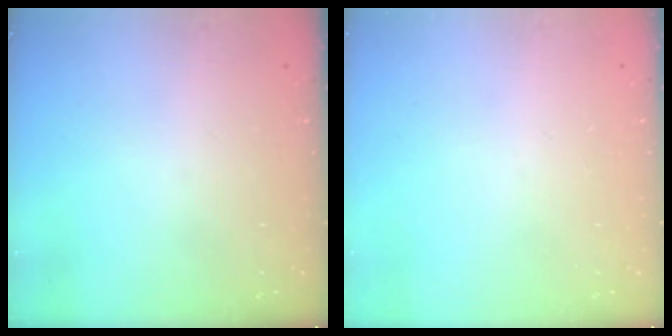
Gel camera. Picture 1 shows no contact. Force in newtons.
{"total": 0.0}